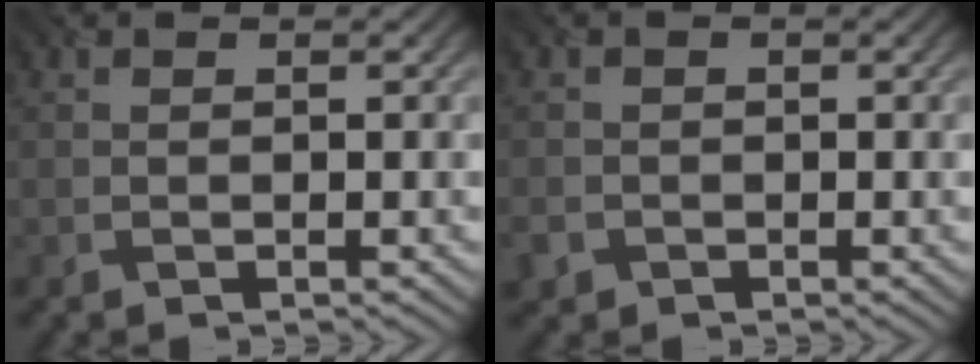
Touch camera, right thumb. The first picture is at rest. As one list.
[{"total": 2.1, "force": [-1.0, 1.8, 0.5], "torque": [-0.016, -0.010, -0.024]}]